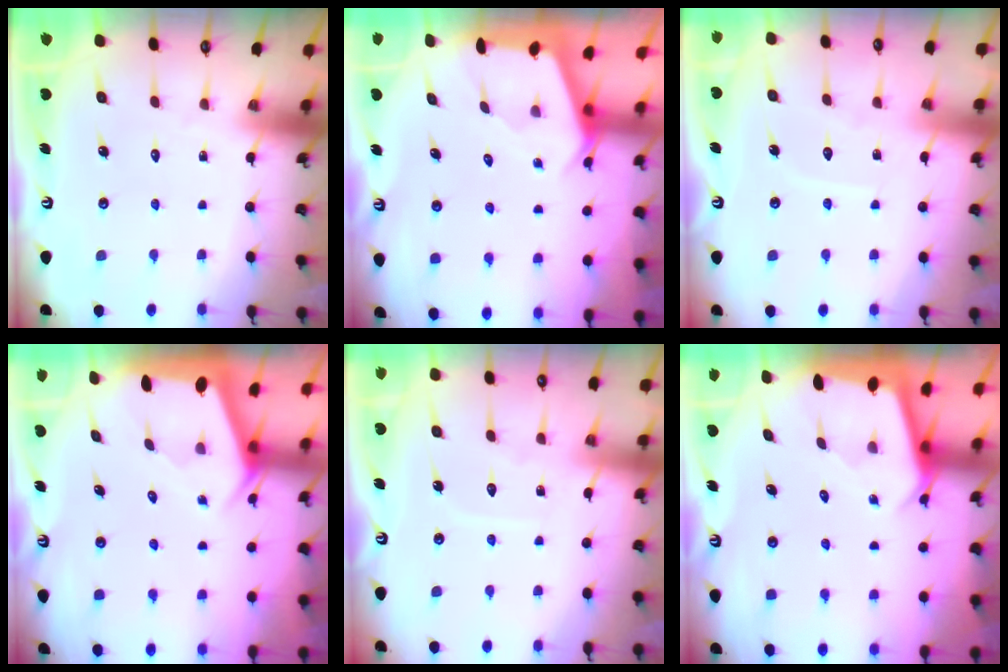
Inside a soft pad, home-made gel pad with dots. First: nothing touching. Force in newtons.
{"total": 2.4, "press": 2.4, "slide": 0.3}
{"total": 5.8, "press": 5.8, "slide": 0.6}
{"total": 2.0, "press": 1.9, "slide": 0.3}
{"total": 5.1, "press": 5.1, "slide": 0.6}
{"total": 2.4, "press": 2.4, "slide": 0.3}